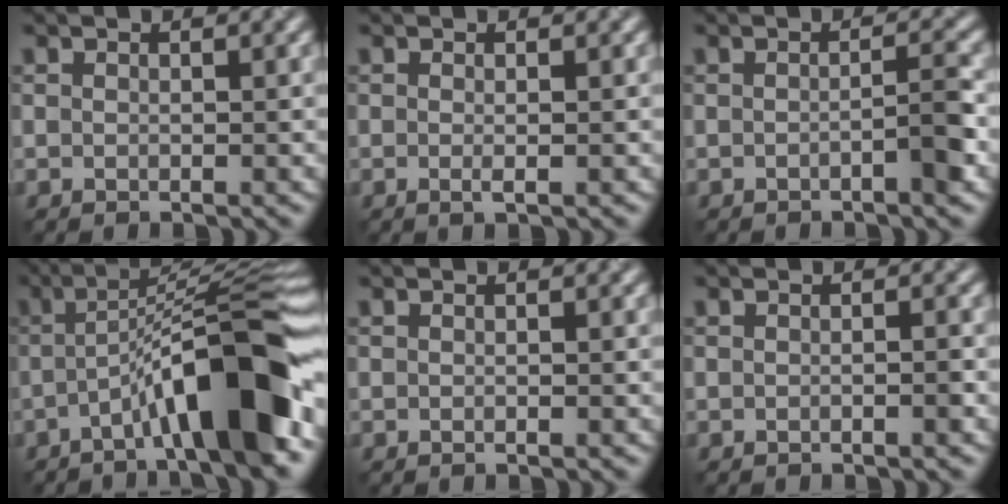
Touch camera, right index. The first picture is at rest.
{"total": 0.7, "force": [-0.5, -0.1, 0.5], "torque": [-0.014, 0.002, -0.005]}
{"total": 2.5, "force": [-1.0, 0.4, 2.2], "torque": [-0.022, 0.007, -0.014]}
{"total": 10.8, "force": [-4.4, 1.4, 9.7], "torque": [-0.133, 0.034, -0.067]}
{"total": 0.6, "force": [-0.2, 0.3, 0.5], "torque": [0.002, -0.001, -0.009]}
{"total": 1.4, "force": [-0.5, 0.7, 1.2], "torque": [0.004, 0.004, -0.016]}